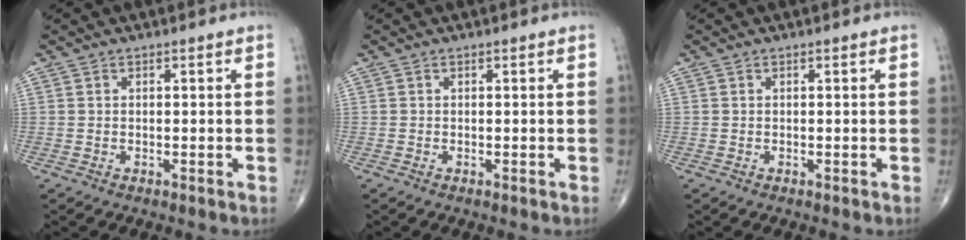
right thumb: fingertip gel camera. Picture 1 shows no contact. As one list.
[{"total": 0.0}, {"total": 0.0}]